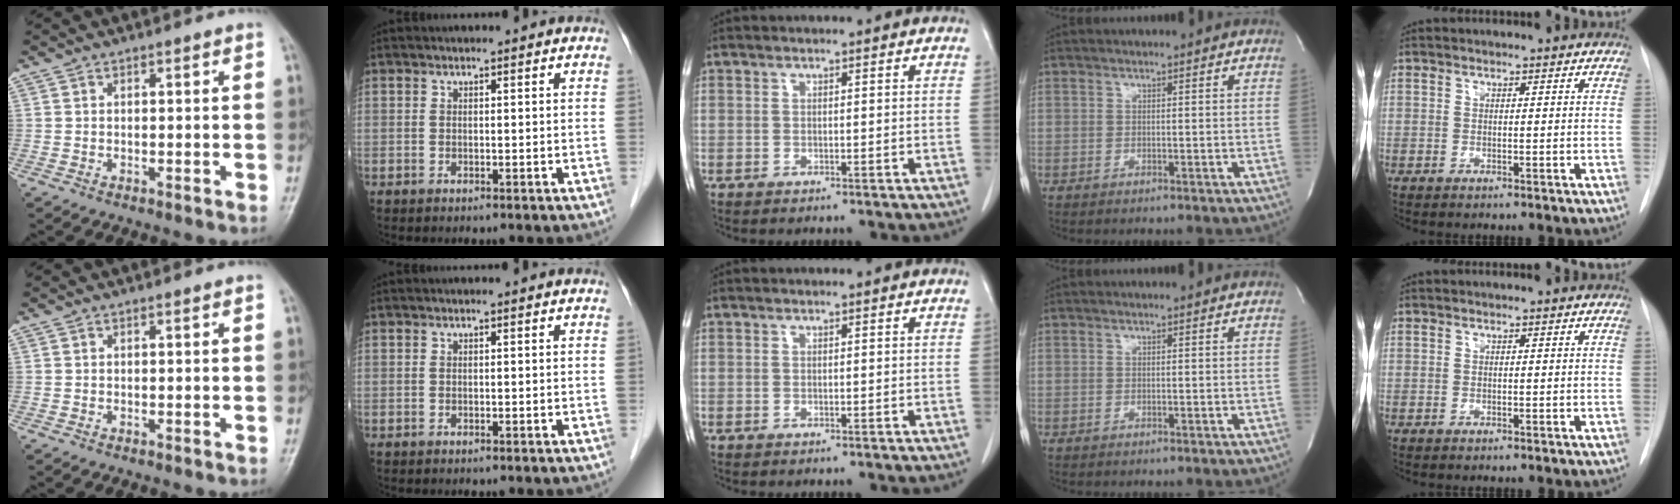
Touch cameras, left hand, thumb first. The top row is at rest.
{}